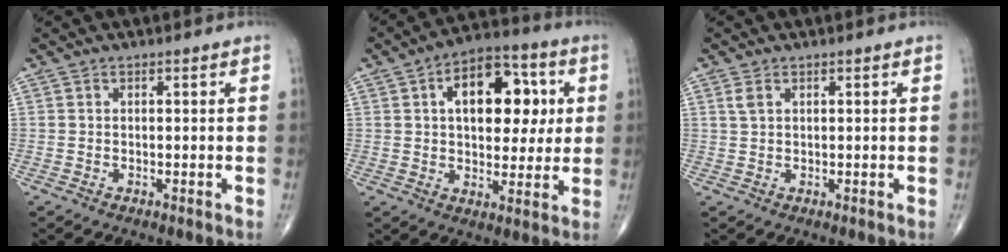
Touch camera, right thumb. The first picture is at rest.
{"total": 16.5, "force": [3.9, 9.6, 12.9], "torque": [-0.145, 0.010, 0.056]}
{"total": 1.6, "force": [0.8, 0.8, 1.1], "torque": [-0.026, 0.007, 0.021]}